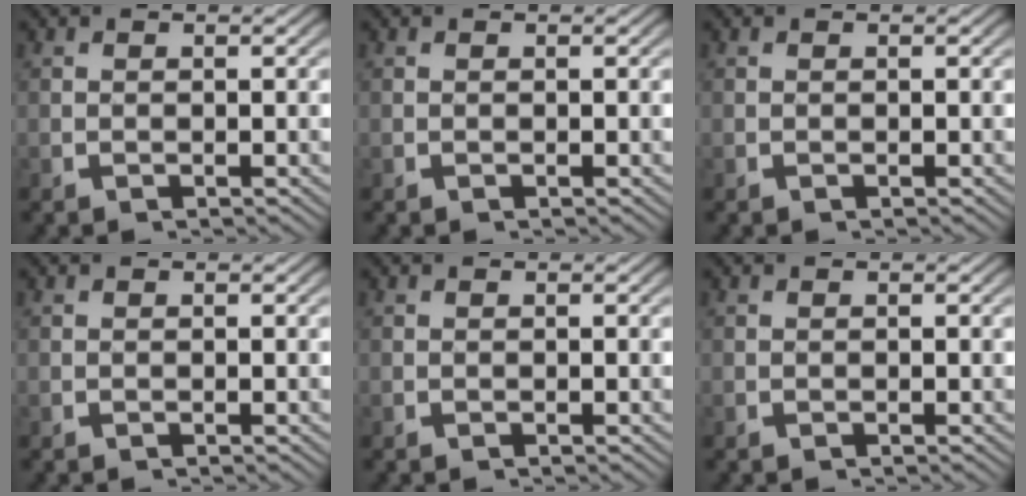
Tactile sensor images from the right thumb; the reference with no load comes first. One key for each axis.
{"total": 0.0}
{"total": 0.0}
{"total": 0.0}
{"total": 0.0}
{"total": 0.0}